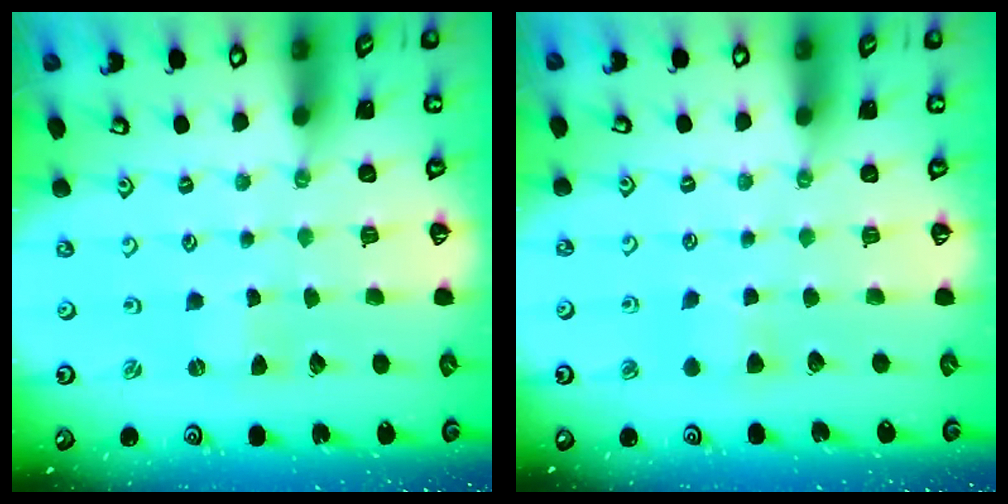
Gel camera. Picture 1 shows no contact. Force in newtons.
{"total": 4.4, "press": 4.3, "slide": 0.6}